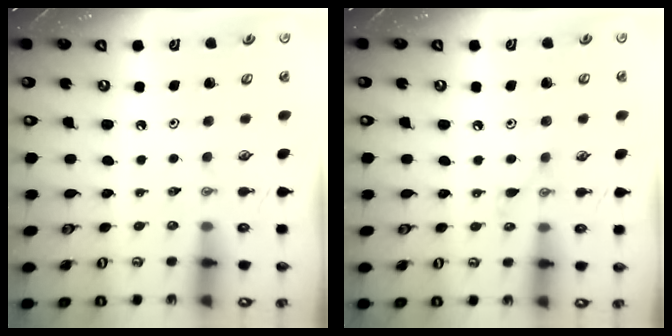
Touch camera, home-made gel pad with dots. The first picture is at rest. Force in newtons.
{"total": 5.9, "press": 5.8, "slide": 0.7}